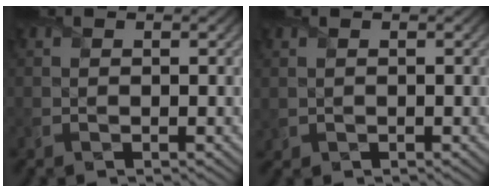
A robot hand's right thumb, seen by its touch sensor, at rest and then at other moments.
{"total": 0.6, "force": [0.2, 0.5, 0.3], "torque": [-0.011, -0.001, 0.008]}